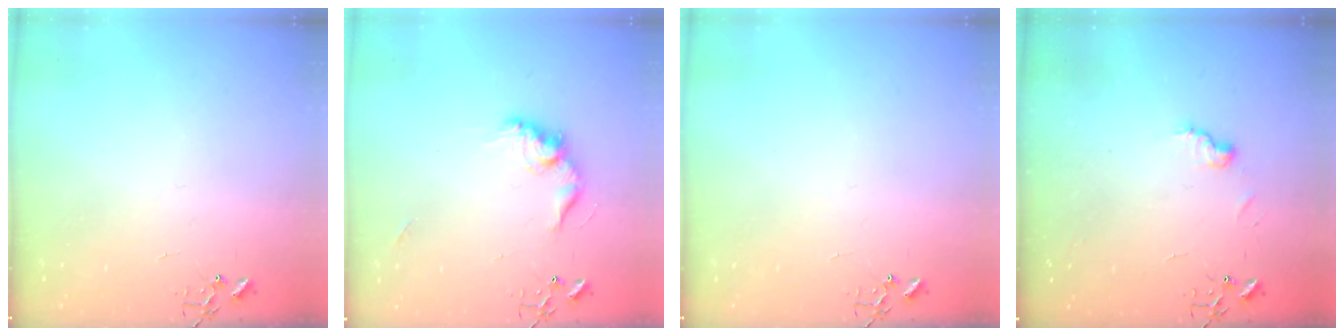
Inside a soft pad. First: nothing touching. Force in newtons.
{"total": 12.6, "press": 12.6, "slide": 0.7}
{"total": 0.0}
{"total": 6.7, "press": 6.6, "slide": 0.7}